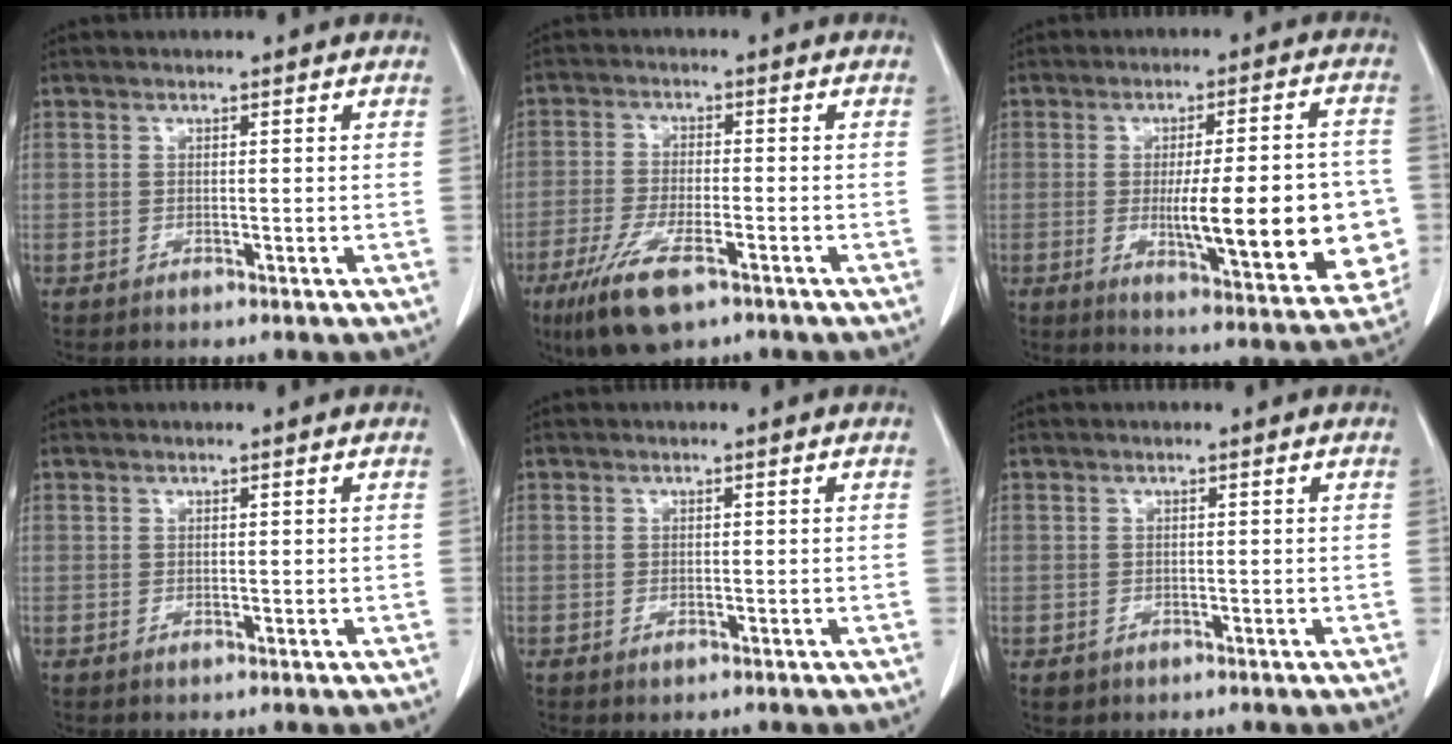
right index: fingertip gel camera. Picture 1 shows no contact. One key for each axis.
{"total": 9.3, "fx": -5.6, "fy": 2.4, "fz": 7.0, "tx": -0.135, "ty": -0.019, "tz": -0.094}
{"total": 18.3, "fx": -2.4, "fy": 3.6, "fz": 17.8, "tx": -0.207, "ty": 0.003, "tz": -0.018}
{"total": 0.0}
{"total": 0.6, "fx": -0.3, "fy": 0.3, "fz": 0.4, "tx": -0.006, "ty": 0.000, "tz": 0.002}
{"total": 1.2, "fx": -0.5, "fy": 1.1, "fz": 0.1, "tx": -0.002, "ty": 0.004, "tz": -0.002}